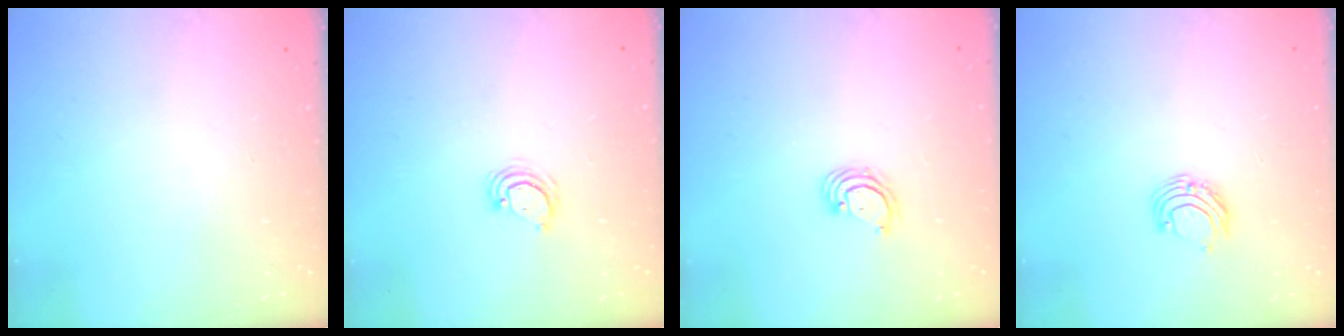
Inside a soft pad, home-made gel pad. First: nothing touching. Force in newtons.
{"total": 4.0, "press": 4.0, "slide": 0.3}
{"total": 3.5, "press": 3.5, "slide": 0.1}
{"total": 7.3, "press": 7.3, "slide": 0.9}